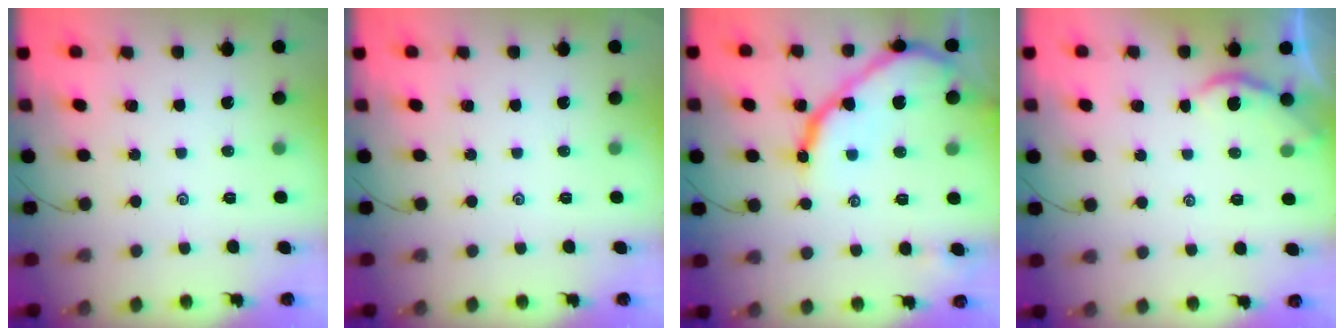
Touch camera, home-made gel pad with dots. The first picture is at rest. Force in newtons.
{"total": 0.0}
{"total": 15.6, "press": 15.5, "slide": 1.3}
{"total": 1.9, "press": 1.8, "slide": 0.4}